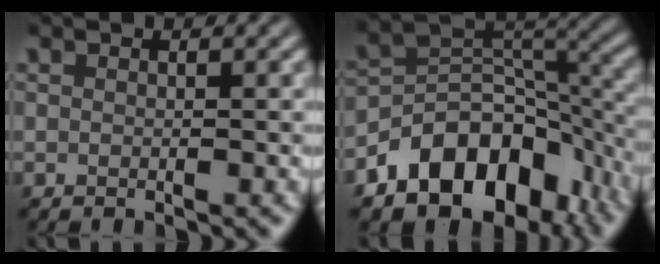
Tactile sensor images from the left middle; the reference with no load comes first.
{"total": 10.0, "force": [-5.5, 6.5, 5.3], "torque": [-0.068, 0.010, -0.103]}